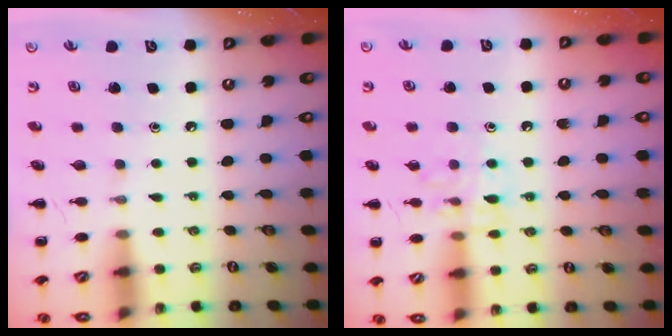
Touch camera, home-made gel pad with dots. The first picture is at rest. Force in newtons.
{"total": 9.4, "press": 9.4, "slide": 0.8}